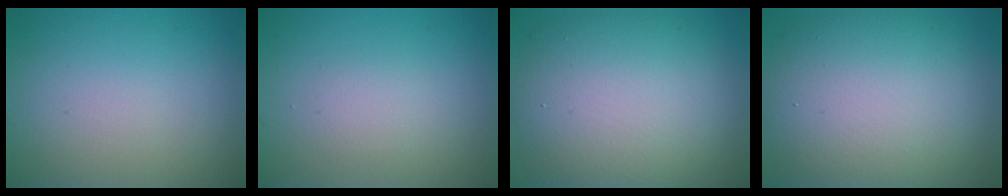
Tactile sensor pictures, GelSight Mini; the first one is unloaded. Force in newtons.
{"total": 1.5, "press": 1.5, "slide": 0.1}
{"total": 11.6, "press": 11.6, "slide": 0.7}
{"total": 11.7, "press": 11.6, "slide": 1.3}